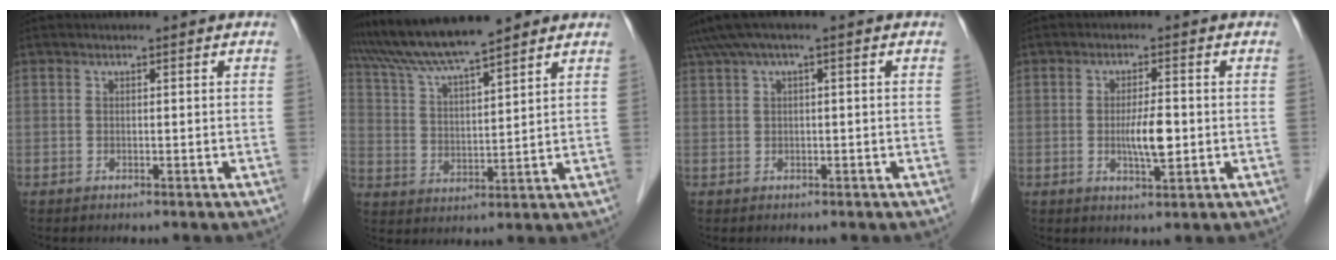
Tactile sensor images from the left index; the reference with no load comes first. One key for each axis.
{"total": 12.8, "fx": 11.2, "fy": 0.7, "fz": 6.0, "tx": -0.112, "ty": 0.028, "tz": 0.199}
{"total": 3.7, "fx": 1.7, "fy": 0.3, "fz": 3.2, "tx": -0.071, "ty": 0.034, "tz": 0.035}
{"total": 4.5, "fx": -0.5, "fy": 0.9, "fz": 4.4, "tx": -0.082, "ty": -0.004, "tz": -0.006}